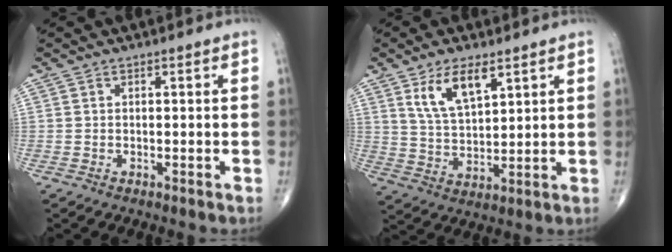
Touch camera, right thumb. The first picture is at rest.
{"total": 9.2, "force": [5.0, 3.9, 6.7], "torque": [-0.111, -0.027, 0.101]}